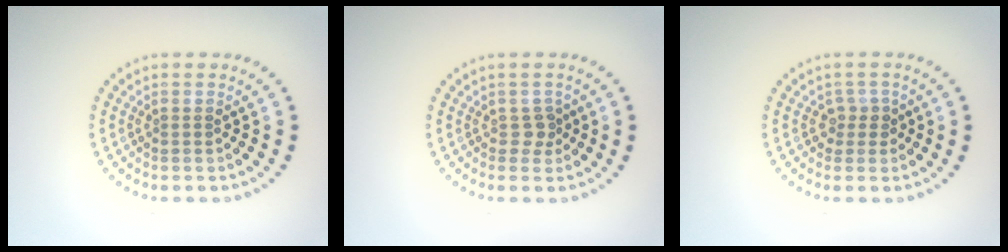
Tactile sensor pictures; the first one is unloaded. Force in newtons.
{"total": 1.3, "press": 1.0, "slide": 0.7}
{"total": 1.5, "press": 1.1, "slide": 1.0}